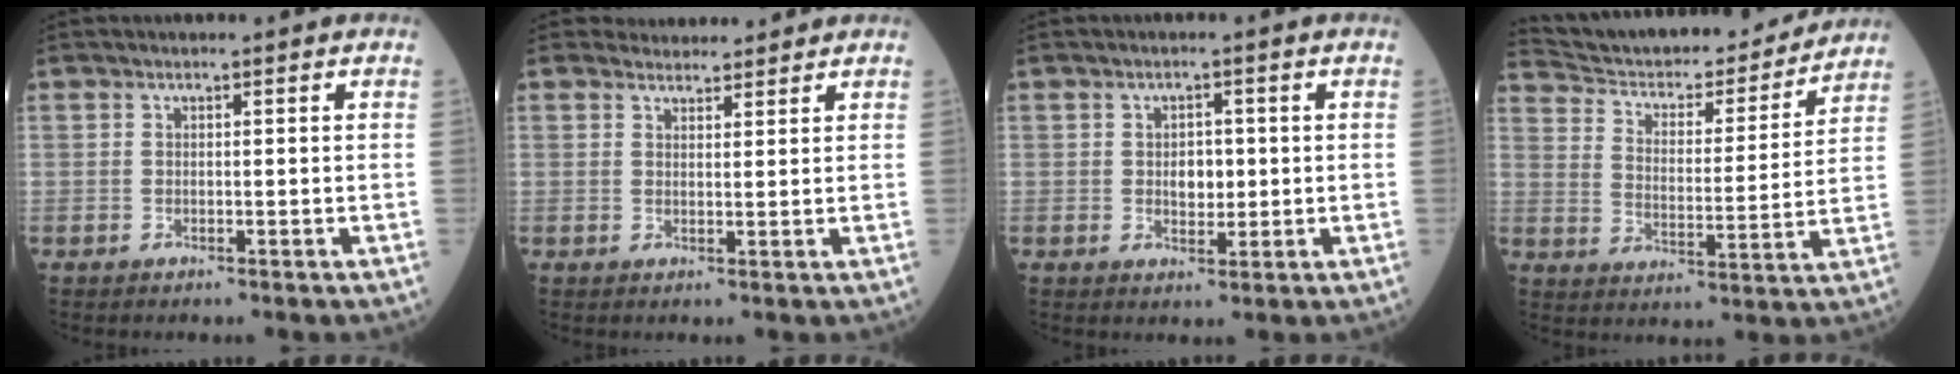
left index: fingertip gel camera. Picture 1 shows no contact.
{"total": 3.8, "force": [3.6, 1.2, -0.1], "torque": [0.003, 0.011, 0.050]}
{"total": 2.9, "force": [0.2, 1.8, 2.3], "torque": [-0.035, 0.001, 0.006]}
{"total": 20.0, "force": [18.8, 3.7, 5.7], "torque": [-0.092, -0.009, 0.270]}